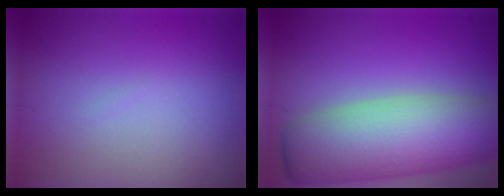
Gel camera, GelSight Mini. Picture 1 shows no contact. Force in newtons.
{"total": 10.3, "press": 10.3, "slide": 0.4}